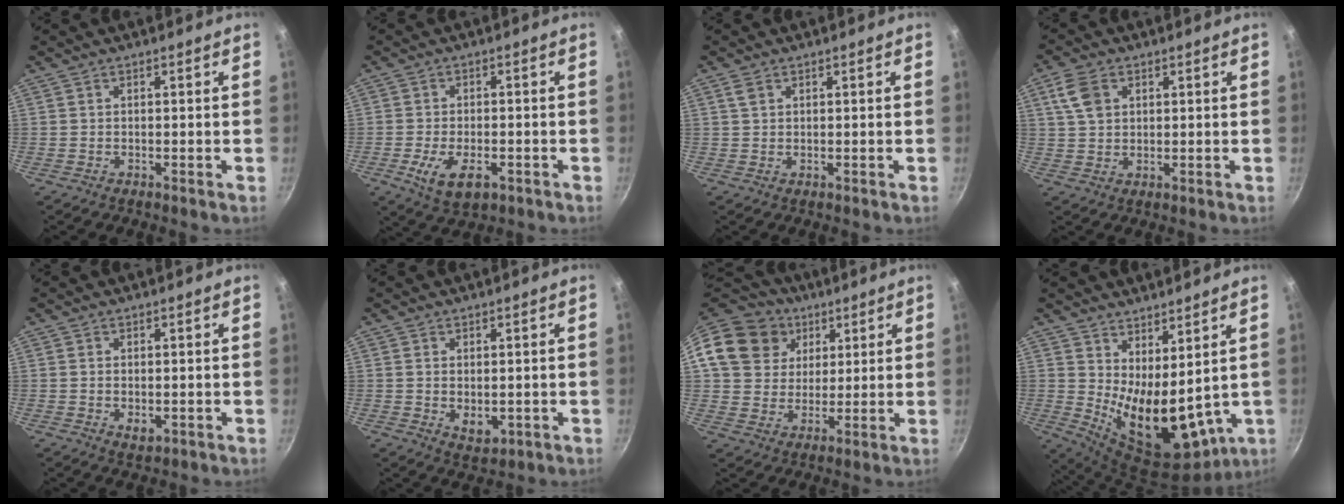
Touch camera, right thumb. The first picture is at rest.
{"total": 7.9, "force": [-3.0, 4.2, 6.0], "torque": [-0.105, 0.001, -0.045]}
{"total": 1.6, "force": [0.8, 1.1, 0.9], "torque": [-0.015, -0.001, 0.016]}
{"total": 6.2, "force": [2.3, 4.2, 3.8], "torque": [-0.068, -0.001, 0.043]}
{"total": 2.5, "force": [-0.2, 1.5, 1.9], "torque": [-0.031, -0.007, -0.002]}
{"total": 4.2, "force": [0.0, 2.7, 3.2], "torque": [-0.048, -0.015, 0.005]}
{"total": 16.6, "force": [6.8, 13.8, 6.2], "torque": [-0.101, 0.003, 0.118]}
{"total": 15.5, "force": [3.6, 7.3, 13.1], "torque": [-0.187, -0.051, 0.084]}